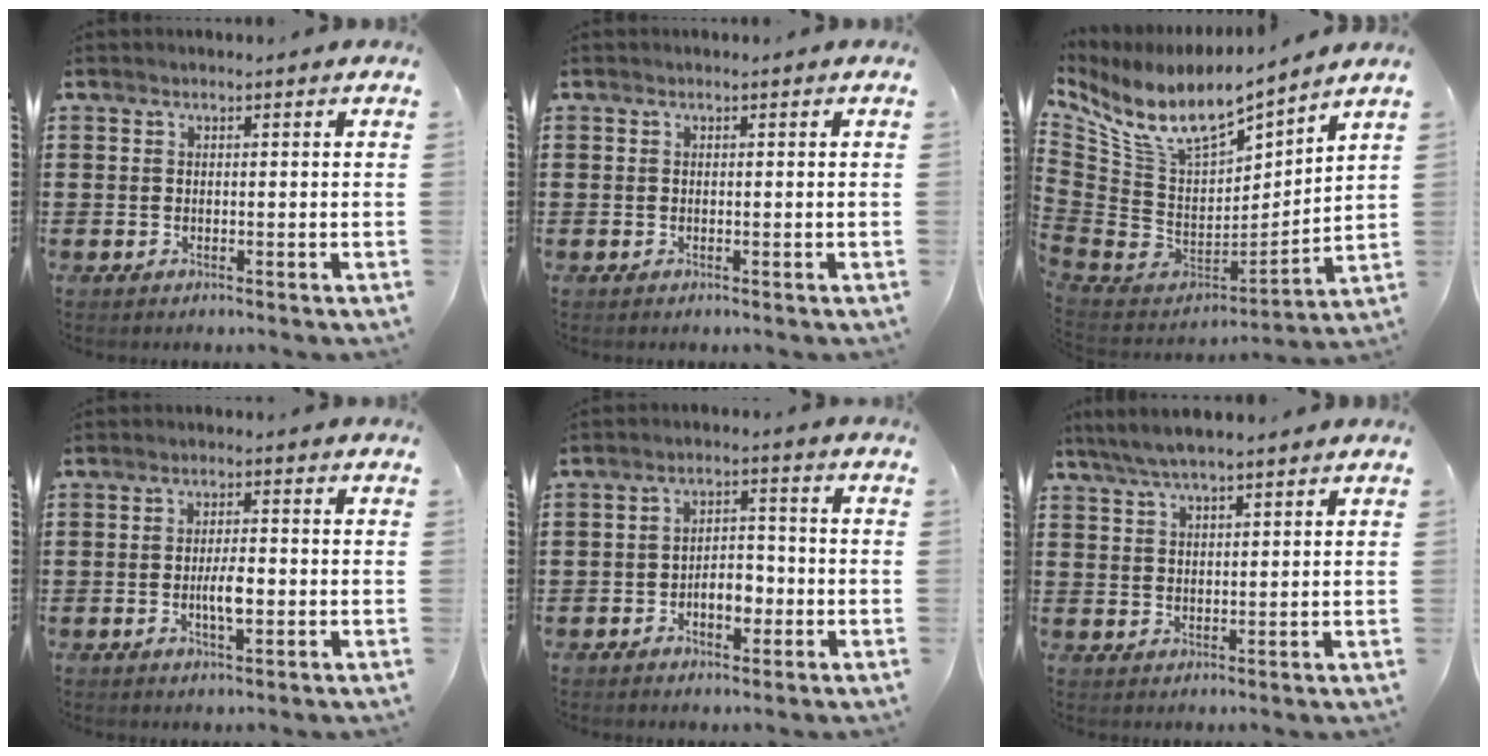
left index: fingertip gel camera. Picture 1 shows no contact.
{"total": 0.0}
{"total": 10.0, "force": [7.3, 3.4, 5.9], "torque": [-0.145, -0.057, 0.130]}
{"total": 4.2, "force": [-0.7, 1.2, 3.9], "torque": [-0.070, 0.004, -0.013]}
{"total": 5.0, "force": [-1.9, 2.7, 3.8], "torque": [-0.060, 0.006, -0.038]}
{"total": 4.2, "force": [3.4, 0.6, 2.3], "torque": [-0.051, -0.004, 0.063]}